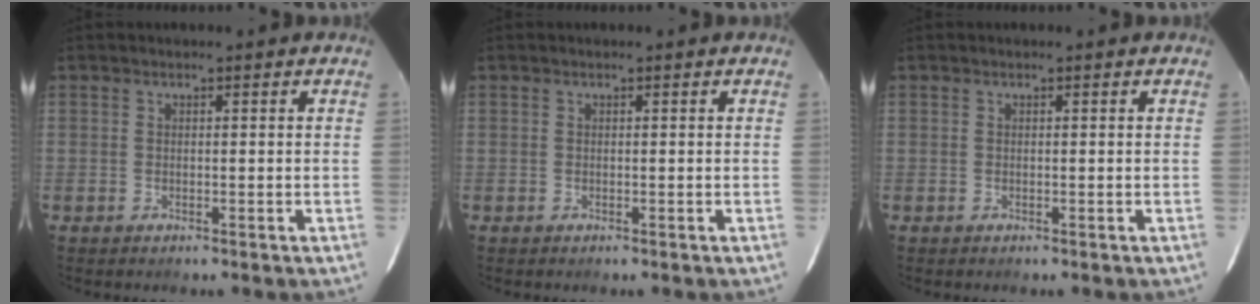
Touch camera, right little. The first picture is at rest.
{"total": 0.0}
{"total": 0.0}